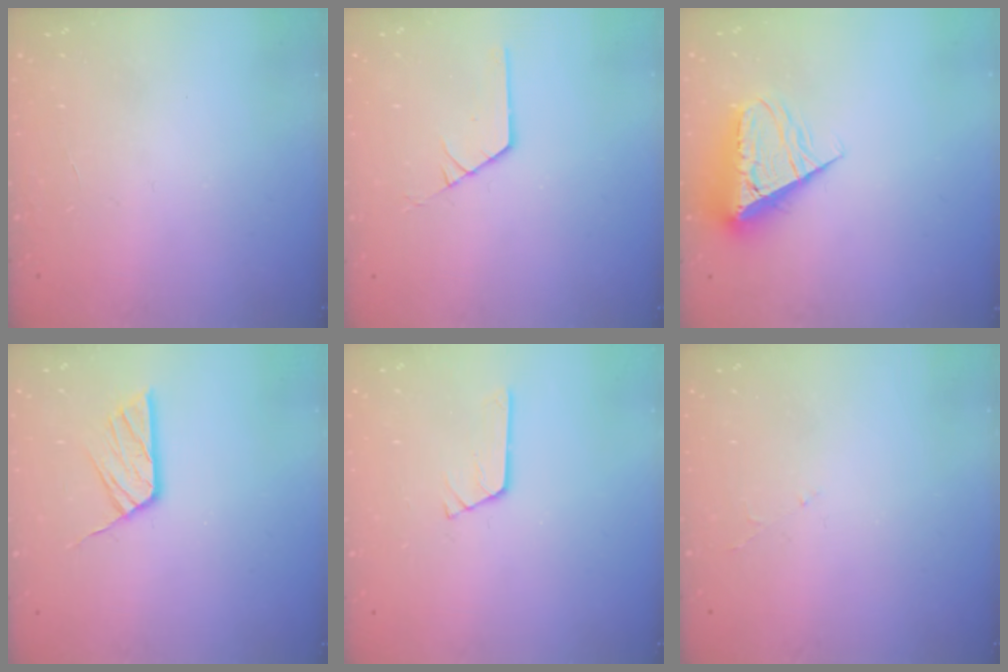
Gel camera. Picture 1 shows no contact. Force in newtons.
{"total": 1.3, "press": 1.3, "slide": 0.1}
{"total": 8.8, "press": 8.7, "slide": 0.9}
{"total": 9.9, "press": 9.9, "slide": 0.8}
{"total": 3.0, "press": 2.9, "slide": 0.4}
{"total": 2.8, "press": 2.8, "slide": 0.5}